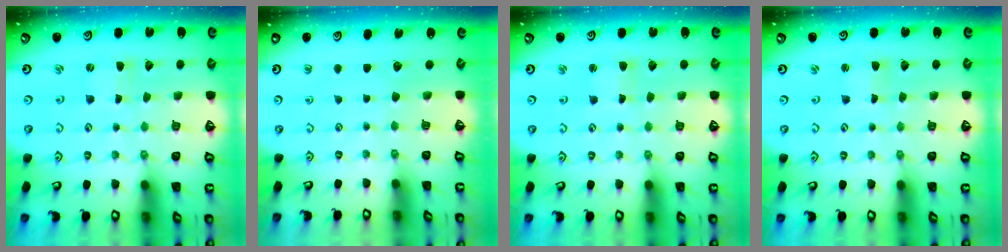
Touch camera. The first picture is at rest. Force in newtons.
{"total": 0.0}
{"total": 1.2, "press": 1.2, "slide": 0.2}
{"total": 1.5, "press": 1.5, "slide": 0.0}